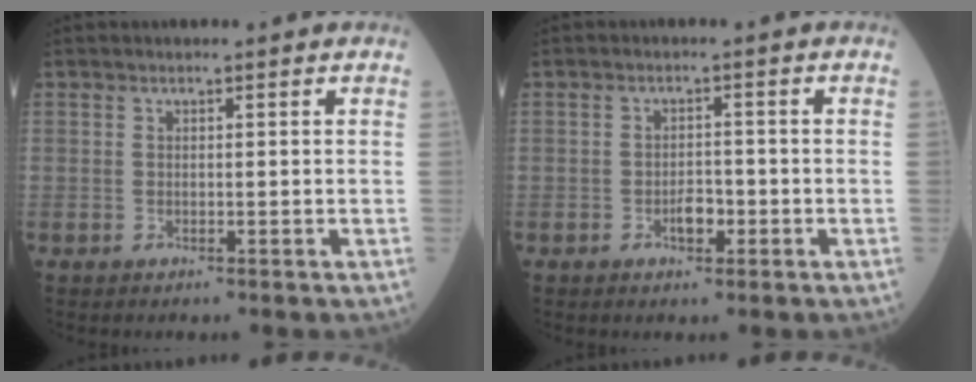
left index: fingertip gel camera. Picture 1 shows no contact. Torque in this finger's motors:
{"motor_torque": [-0.11, 0.19, 0.06, 0.01]}